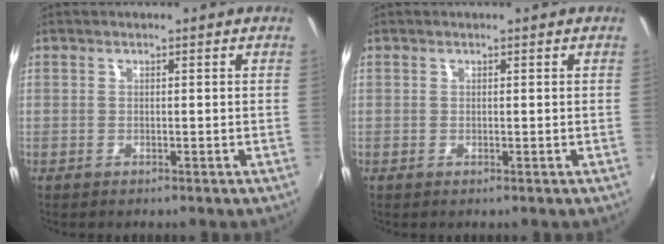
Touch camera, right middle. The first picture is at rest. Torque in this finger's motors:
{"motor_torque": [-0.01, 0.00, 0.00, 0.00]}